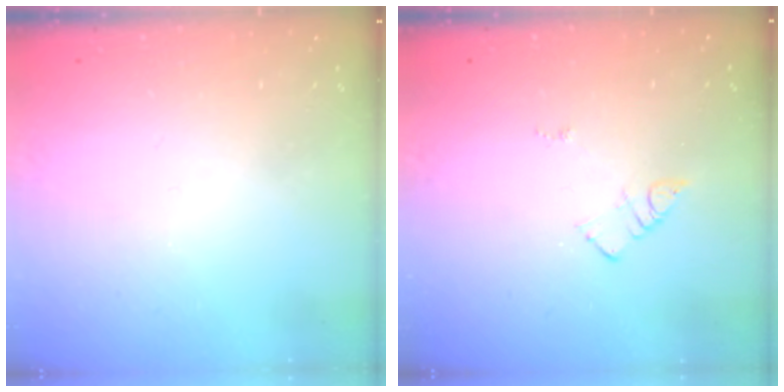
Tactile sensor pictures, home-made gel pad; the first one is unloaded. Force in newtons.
{"total": 3.7, "press": 3.7, "slide": 0.3}